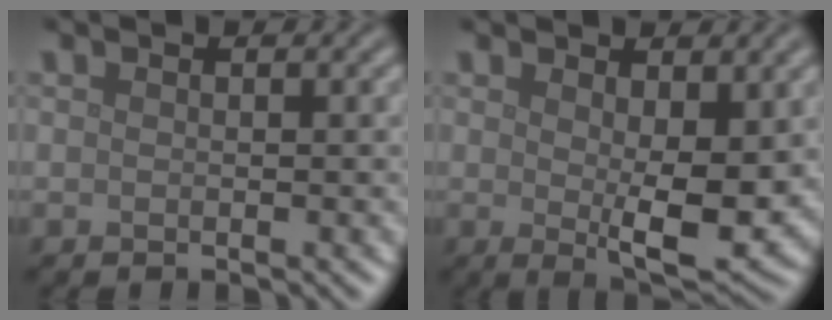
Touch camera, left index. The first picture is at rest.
{"total": 5.0, "force": [0.6, 1.7, 4.7], "torque": [-0.074, -0.016, 0.015]}